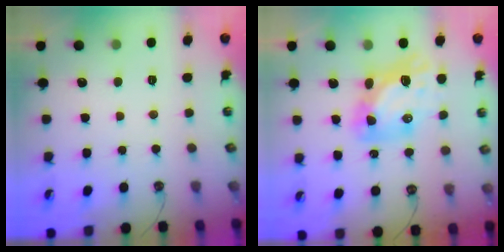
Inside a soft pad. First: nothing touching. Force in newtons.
{"total": 12.8, "press": 12.7, "slide": 1.3}